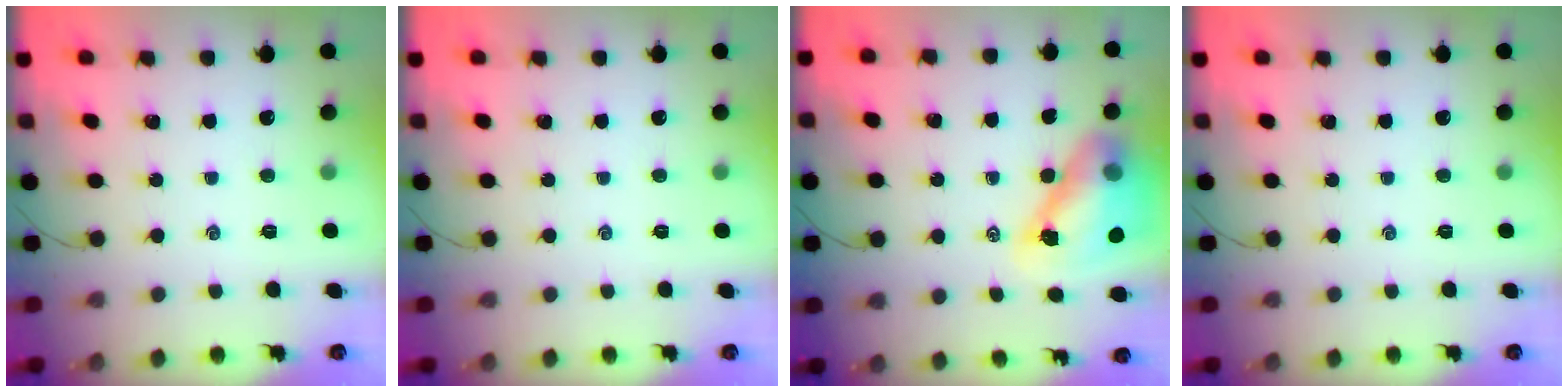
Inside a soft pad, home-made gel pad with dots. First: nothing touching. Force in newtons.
{"total": 0.0}
{"total": 13.1, "press": 12.7, "slide": 3.5}
{"total": 0.0}